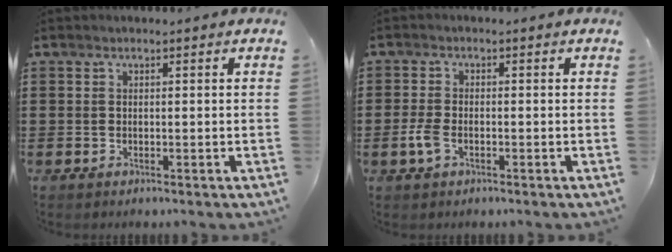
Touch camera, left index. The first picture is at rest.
{"total": 3.0, "force": [-1.2, 1.5, 2.3], "torque": [-0.064, -0.005, -0.027]}